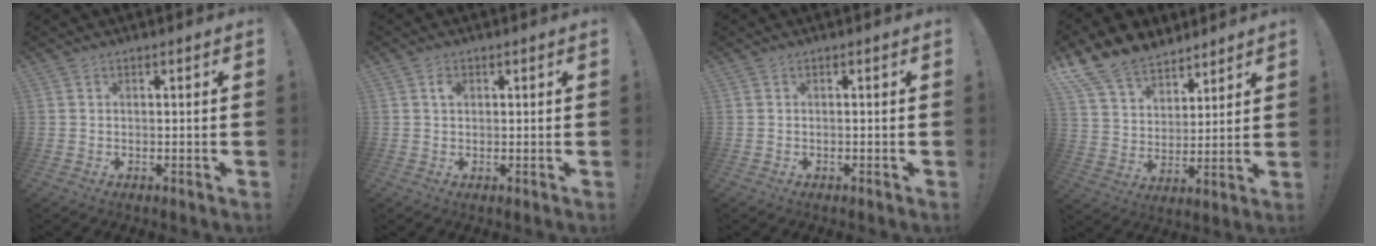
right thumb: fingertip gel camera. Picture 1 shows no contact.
{"total": 1.6, "force": [0.7, 1.1, 0.9], "torque": [-0.005, -0.003, 0.010]}
{"total": 0.0}
{"total": 14.3, "force": [11.1, 8.0, 4.3], "torque": [-0.082, -0.081, 0.213]}